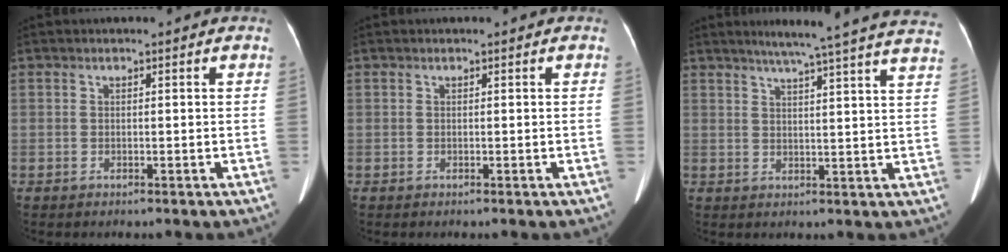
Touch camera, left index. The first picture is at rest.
{"total": 0.0}
{"total": 20.7, "force": [18.1, -0.7, 10.0], "torque": [-0.146, -0.025, 0.217]}